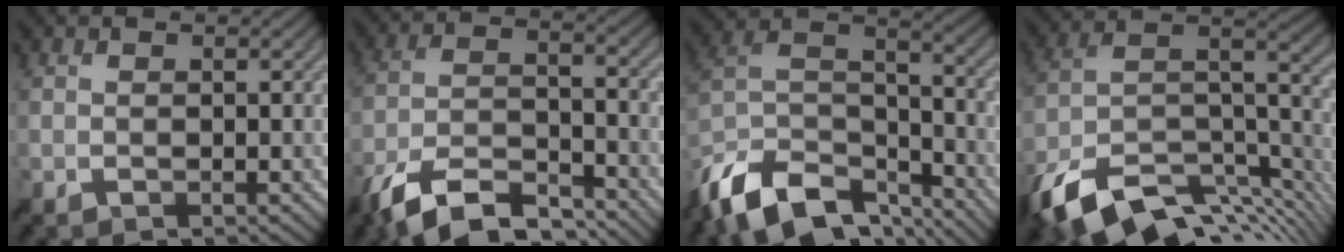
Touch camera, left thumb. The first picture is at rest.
{"total": 11.7, "force": [-9.2, 3.8, 6.2], "torque": [-0.120, -0.001, -0.180]}
{"total": 15.0, "force": [-11.2, 6.6, 7.4], "torque": [-0.191, -0.001, -0.195]}
{"total": 13.8, "force": [-8.0, 6.2, 9.3], "torque": [-0.209, -0.012, -0.130]}